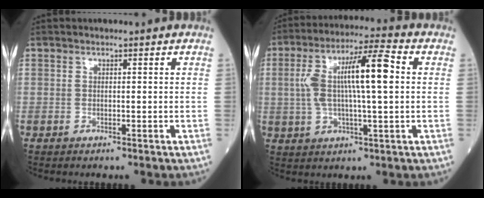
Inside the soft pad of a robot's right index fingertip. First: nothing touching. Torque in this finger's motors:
{"motor_torque": [1.73, 0.20, 0.94, 0.21]}